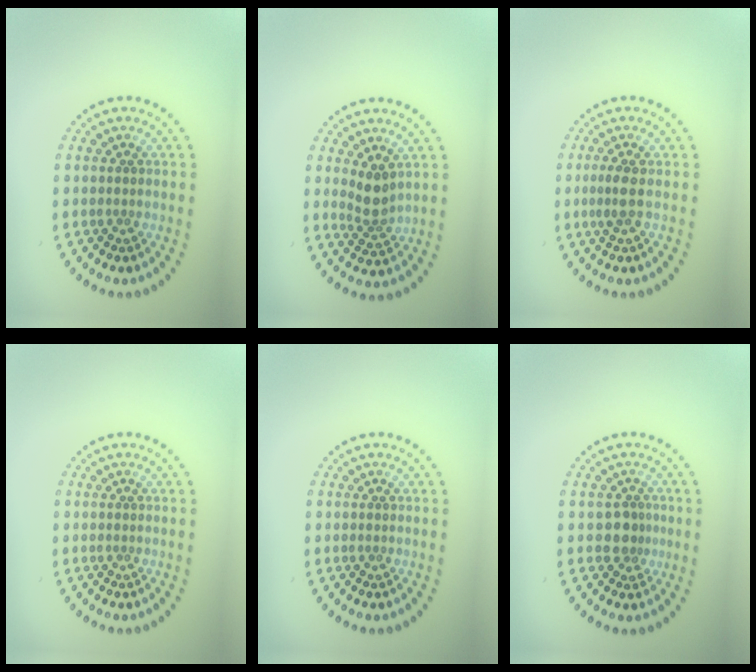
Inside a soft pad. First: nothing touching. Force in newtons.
{"total": 2.6, "press": 2.0, "slide": 1.7}
{"total": 1.5, "press": 1.3, "slide": 0.7}
{"total": 0.0}
{"total": 0.0}
{"total": 1.9, "press": 1.6, "slide": 1.0}